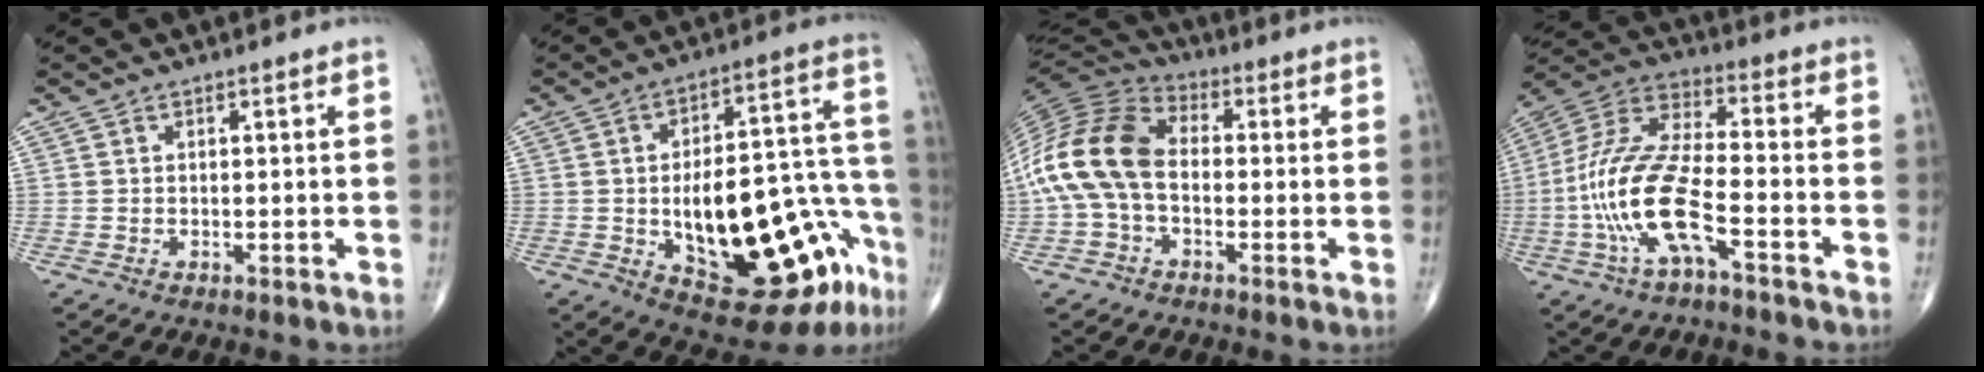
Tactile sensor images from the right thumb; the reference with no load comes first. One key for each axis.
{"total": 25.5, "fx": -9.1, "fy": 10.3, "fz": 21.5, "tx": -0.255, "ty": 0.062, "tz": -0.107}
{"total": 16.3, "fx": -1.2, "fy": 10.5, "fz": 12.4, "tx": -0.256, "ty": 0.035, "tz": -0.032}
{"total": 16.6, "fx": -5.5, "fy": 5.4, "fz": 14.7, "tx": -0.320, "ty": 0.040, "tz": -0.106}